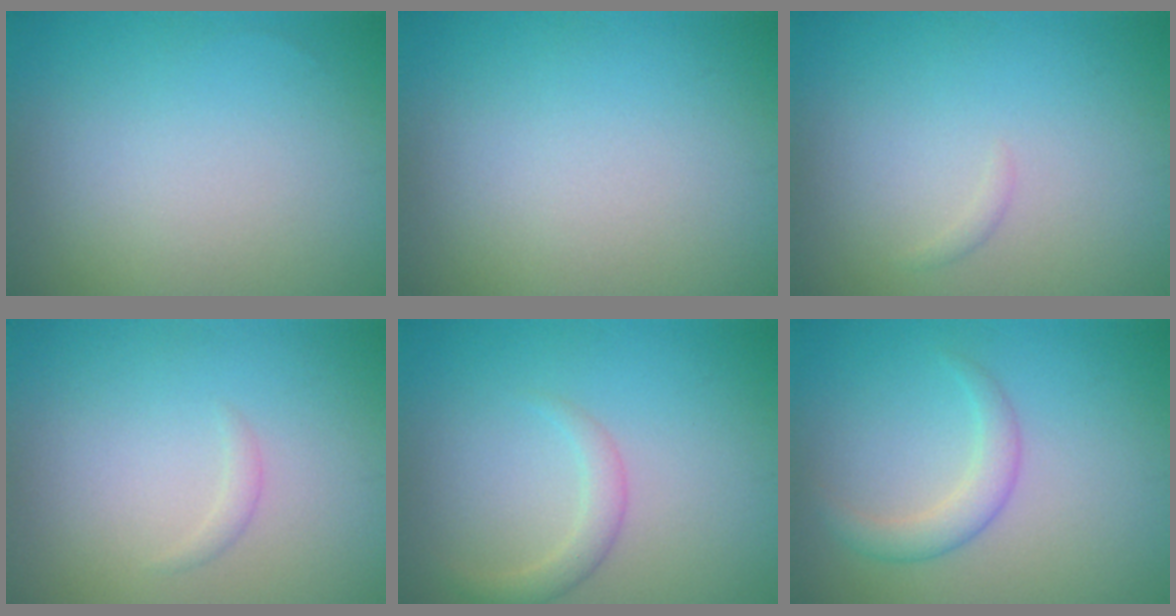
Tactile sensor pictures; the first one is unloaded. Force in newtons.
{"total": 0.0}
{"total": 0.5, "press": 0.5, "slide": 0.1}
{"total": 0.7, "press": 0.7, "slide": 0.0}
{"total": 1.8, "press": 1.8, "slide": 0.1}
{"total": 2.3, "press": 2.3, "slide": 0.0}